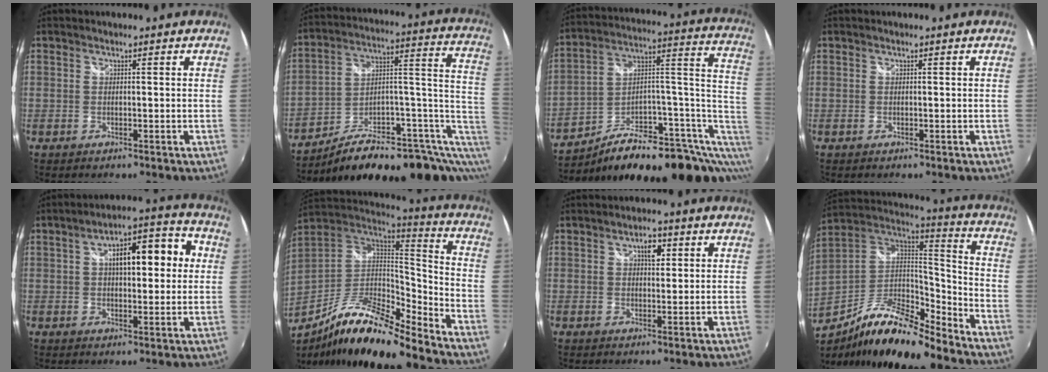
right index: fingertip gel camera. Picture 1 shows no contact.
{"total": 20.6, "force": [-2.8, 9.6, 18.0], "torque": [-0.247, 0.026, -0.036]}
{"total": 24.3, "force": [-3.4, 11.6, 21.1], "torque": [-0.301, 0.029, -0.040]}
{"total": 0.0}
{"total": 12.1, "force": [2.3, 4.3, 11.1], "torque": [-0.177, 0.029, 0.032]}
{"total": 19.3, "force": [-13.9, 3.2, 13.0], "torque": [-0.241, -0.020, -0.258]}
{"total": 3.1, "force": [1.3, 1.4, 2.4], "torque": [-0.036, 0.009, 0.018]}
{"total": 19.7, "force": [-14.5, 4.6, 12.5], "torque": [-0.233, -0.005, -0.261]}